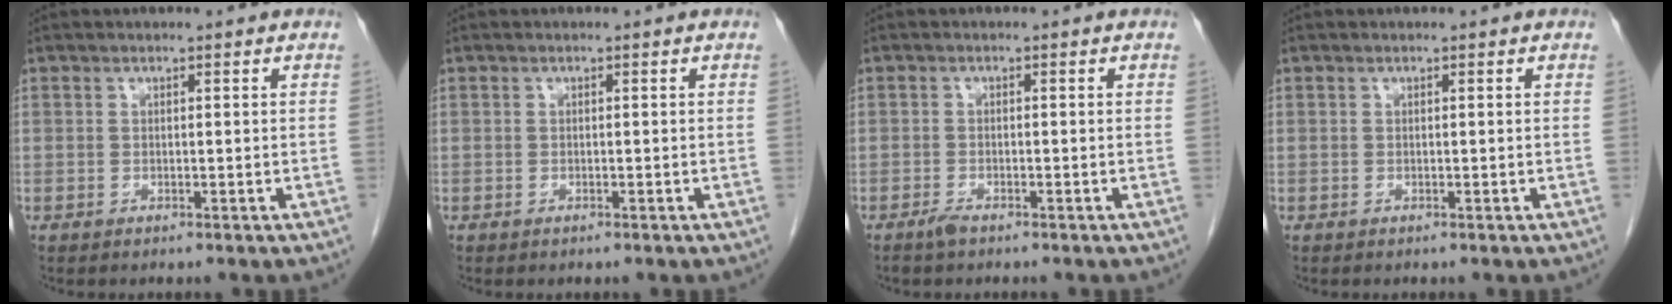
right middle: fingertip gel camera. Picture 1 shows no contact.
{"total": 0.0}
{"total": 1.4, "force": [-1.1, 0.2, 0.7], "torque": [-0.019, -0.002, -0.020]}
{"total": 0.0}